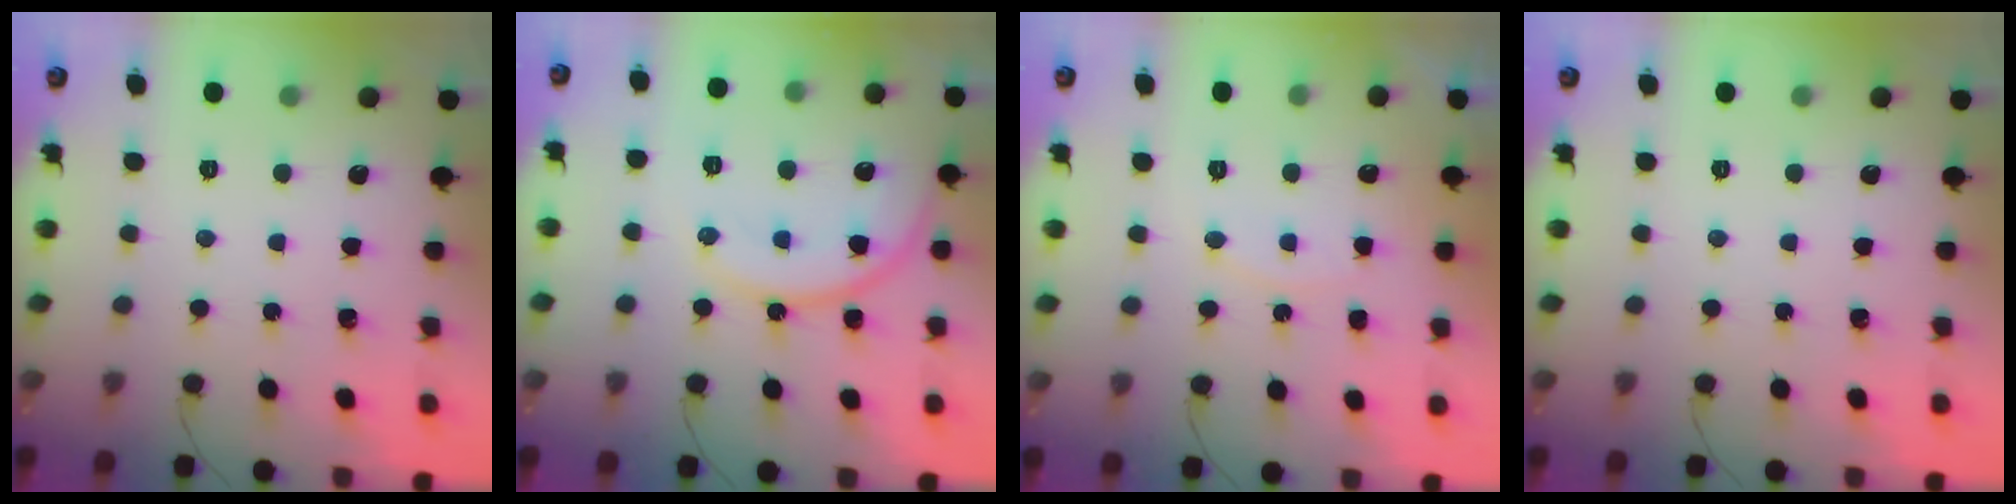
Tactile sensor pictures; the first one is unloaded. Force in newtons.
{"total": 12.9, "press": 12.9, "slide": 0.4}
{"total": 6.8, "press": 6.8, "slide": 0.6}
{"total": 0.0}